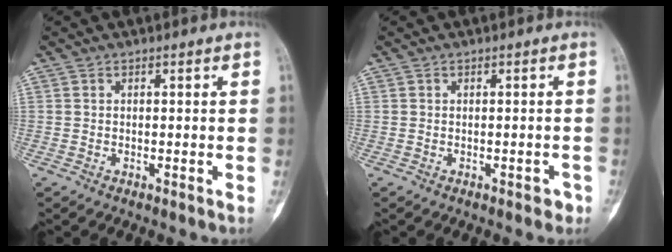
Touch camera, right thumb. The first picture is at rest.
{"total": 1.4, "force": [-0.8, 0.9, 0.8], "torque": [-0.004, 0.006, -0.008]}